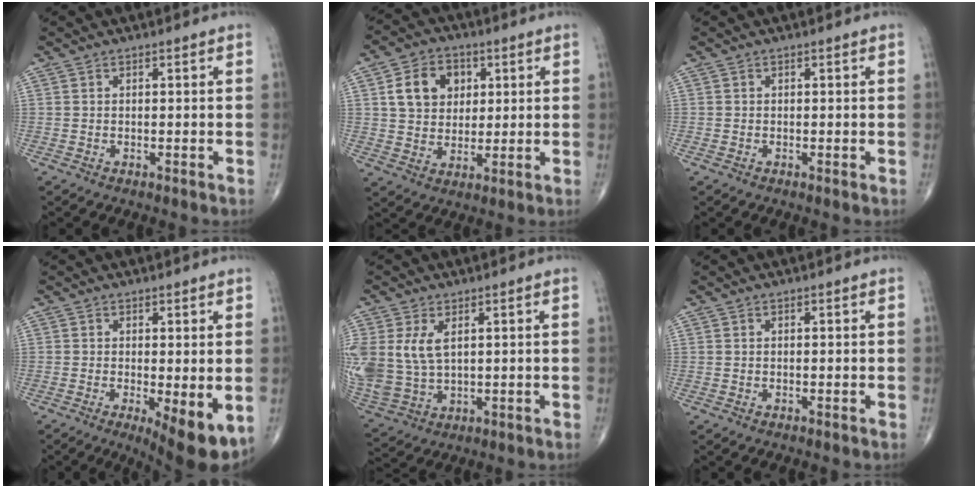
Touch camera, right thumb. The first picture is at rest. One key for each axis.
{"total": 10.2, "fx": 3.0, "fy": 8.0, "fz": 5.6, "tx": -0.062, "ty": -0.004, "tz": 0.052}
{"total": 0.5, "fx": -0.2, "fy": 0.4, "fz": 0.3, "tx": -0.004, "ty": -0.001, "tz": -0.004}
{"total": 8.0, "fx": -1.8, "fy": 2.5, "fz": 7.4, "tx": -0.104, "ty": -0.023, "tz": -0.023}
{"total": 12.2, "fx": 2.8, "fy": 7.8, "fz": 9.0, "tx": -0.215, "ty": -0.008, "tz": 0.071}
{"total": 0.0}